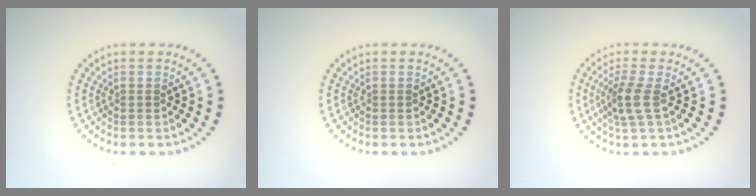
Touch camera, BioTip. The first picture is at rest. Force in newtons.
{"total": 0.0}
{"total": 2.7, "press": 2.1, "slide": 1.7}